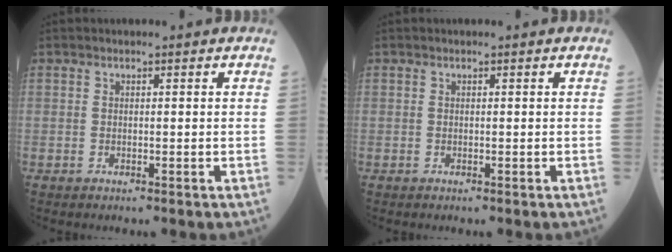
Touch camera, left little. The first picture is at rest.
{"total": 0.0}